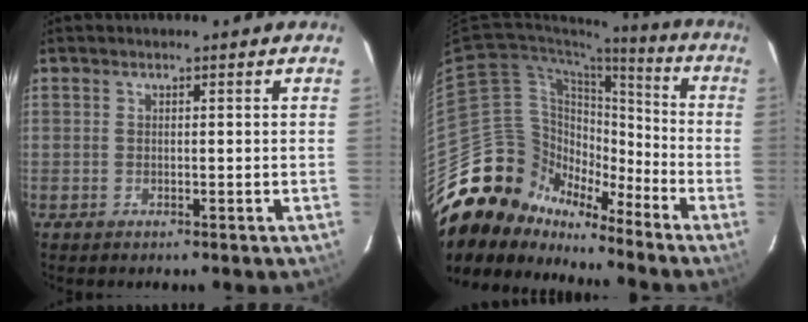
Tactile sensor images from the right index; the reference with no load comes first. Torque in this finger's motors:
{"motor_torque": [0.94, -1.20, 0.04, -0.15]}